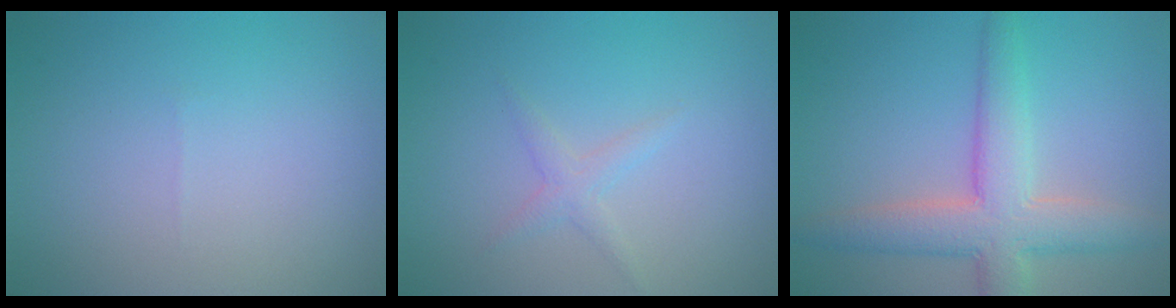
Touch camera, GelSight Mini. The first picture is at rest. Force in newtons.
{"total": 1.3, "press": 1.3, "slide": 0.1}
{"total": 6.2, "press": 6.2, "slide": 0.5}